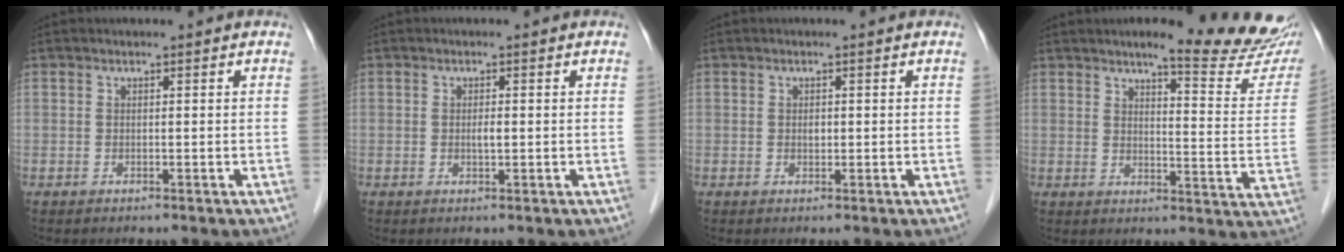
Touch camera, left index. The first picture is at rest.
{"total": 1.1, "force": [0.0, 0.3, 1.1], "torque": [-0.019, -0.002, -0.001]}
{"total": 0.8, "force": [0.1, 0.5, 0.6], "torque": [-0.009, -0.001, 0.000]}
{"total": 14.9, "force": [12.9, 1.3, 7.3], "torque": [-0.082, -0.054, 0.143]}